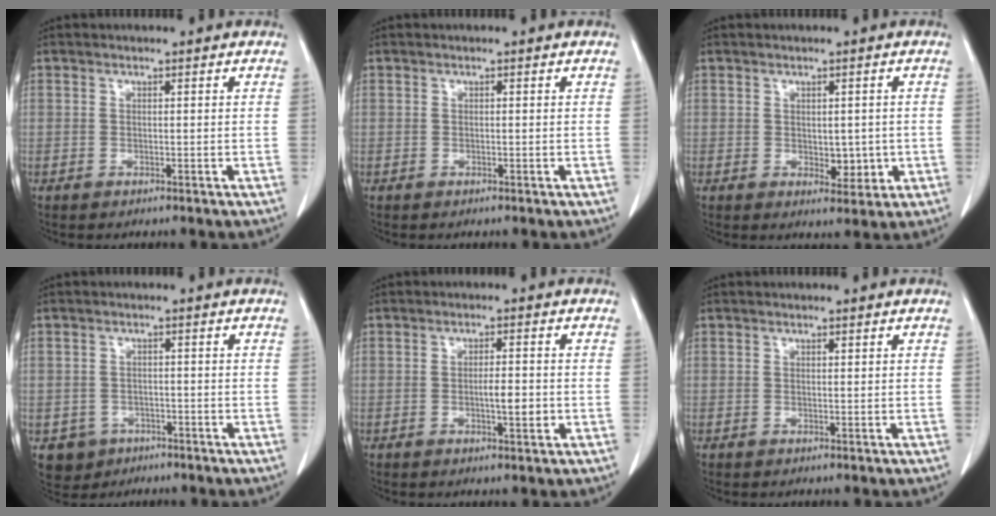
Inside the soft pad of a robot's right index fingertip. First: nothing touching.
{"total": 0.0}
{"total": 3.7, "force": [-0.4, 2.2, 2.9], "torque": [-0.033, -0.003, 0.004]}
{"total": 4.2, "force": [-2.1, 3.6, 0.5], "torque": [-0.007, 0.008, -0.028]}
{"total": 3.5, "force": [-0.6, 0.7, 3.4], "torque": [-0.057, 0.000, -0.008]}
{"total": 0.0}